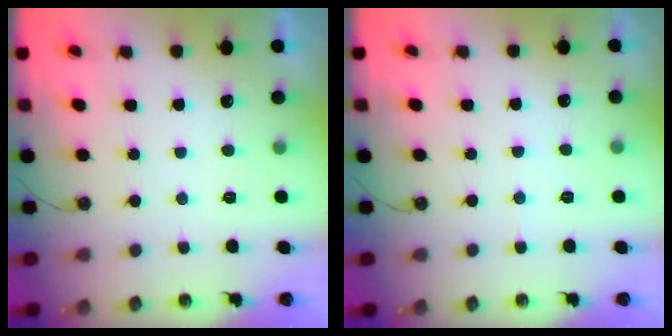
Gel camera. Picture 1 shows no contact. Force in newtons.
{"total": 3.8, "press": 3.8, "slide": 0.5}